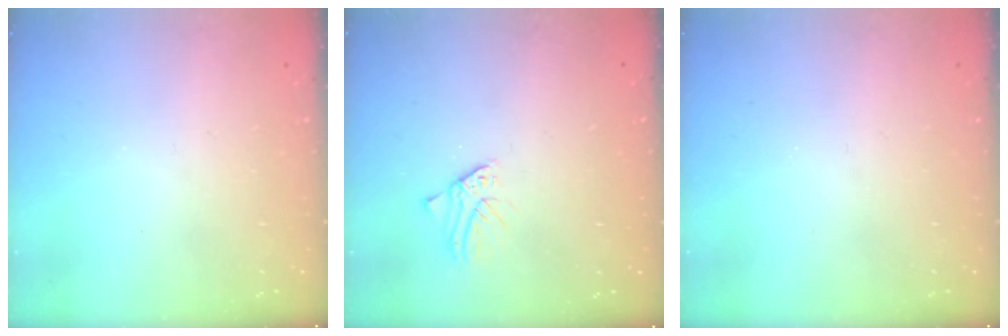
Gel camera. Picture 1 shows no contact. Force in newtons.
{"total": 0.0}
{"total": 0.0}